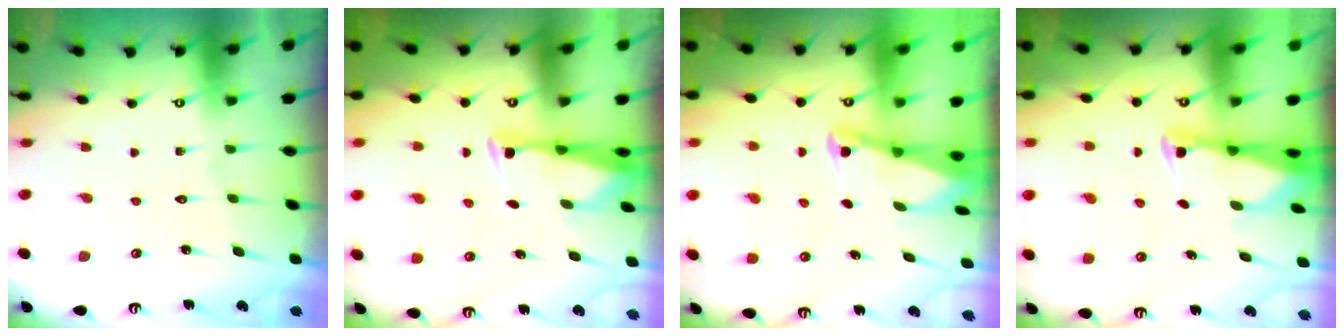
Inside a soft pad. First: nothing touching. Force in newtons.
{"total": 2.9, "press": 2.8, "slide": 0.7}
{"total": 2.2, "press": 2.2, "slide": 0.3}
{"total": 2.4, "press": 2.4, "slide": 0.3}